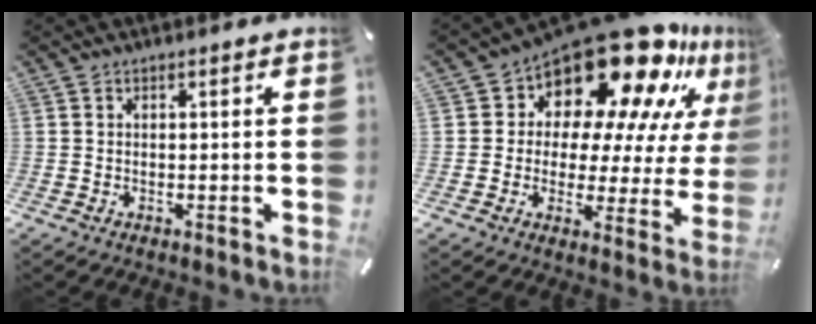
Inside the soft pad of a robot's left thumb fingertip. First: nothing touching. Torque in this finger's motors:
{"motor_torque": [1.88, 2.63, 1.52, -1.25, 0.22]}